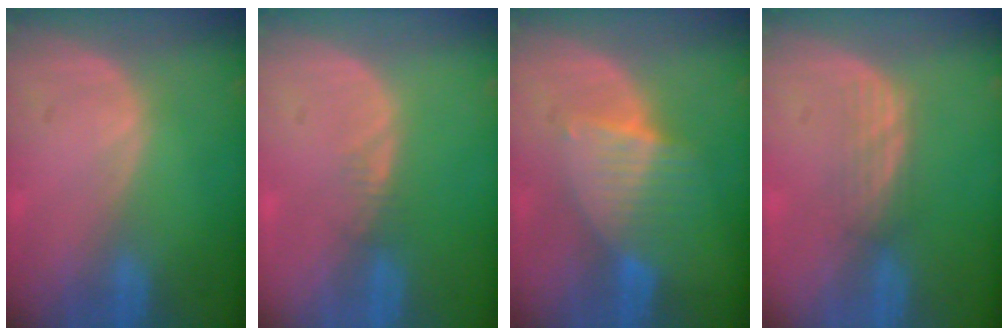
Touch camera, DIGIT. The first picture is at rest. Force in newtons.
{"total": 1.3, "press": 1.2, "slide": 0.2}
{"total": 6.6, "press": 6.2, "slide": 2.4}
{"total": 3.0, "press": 2.6, "slide": 1.5}